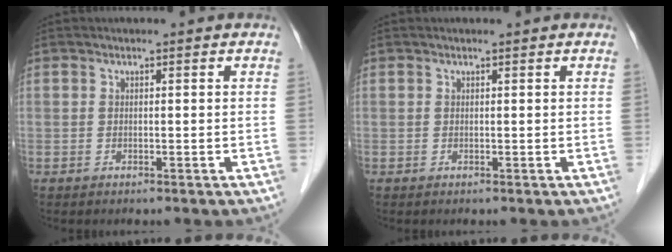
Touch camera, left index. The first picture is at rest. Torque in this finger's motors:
{"motor_torque": [-0.02, 0.00, 0.00, 0.01]}